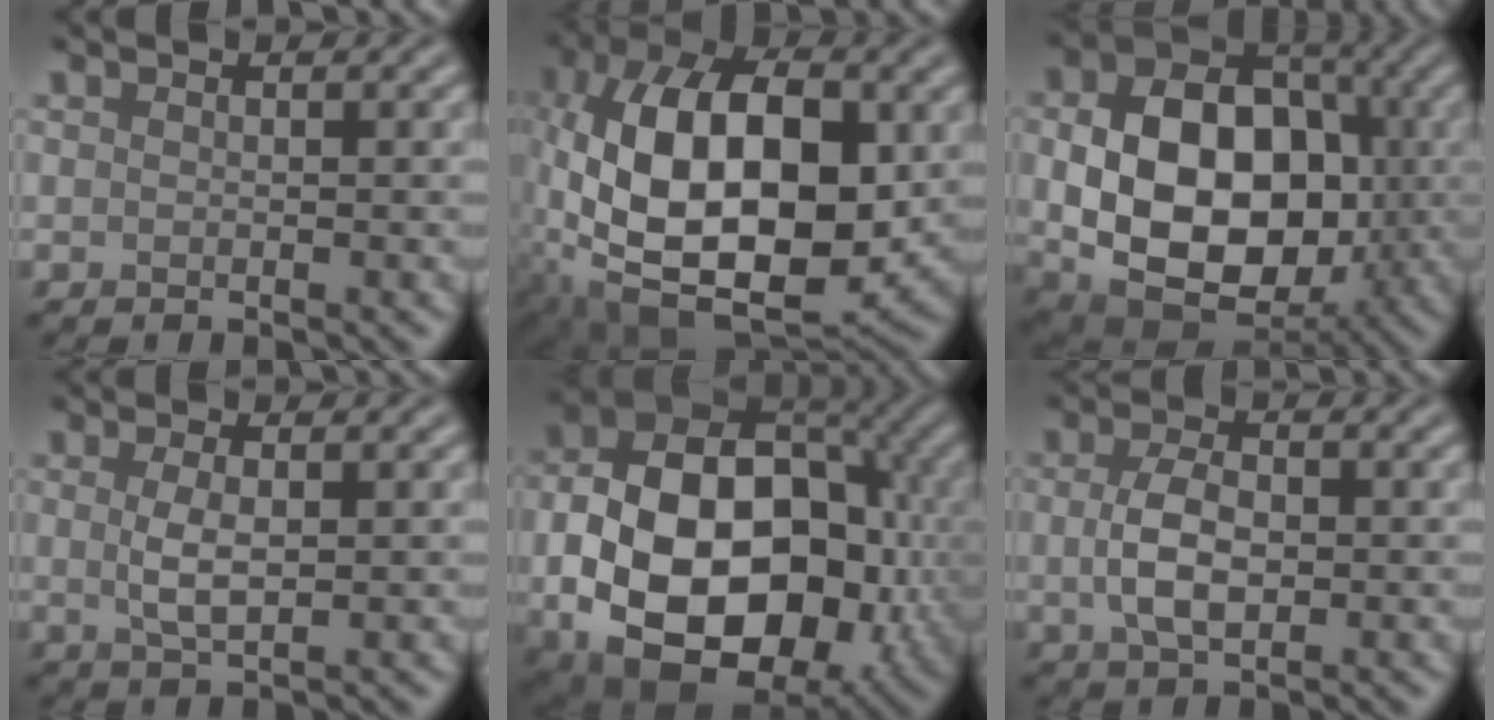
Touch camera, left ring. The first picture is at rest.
{"total": 15.3, "force": [-0.5, 8.2, 12.9], "torque": [-0.233, 0.009, -0.015]}
{"total": 13.5, "force": [-0.7, 9.7, 9.4], "torque": [-0.163, -0.017, -0.010]}
{"total": 2.3, "force": [0.3, 0.8, 2.2], "torque": [-0.051, 0.000, 0.005]}
{"total": 18.1, "force": [-3.0, 12.4, 12.9], "torque": [-0.212, -0.027, -0.041]}
{"total": 4.0, "force": [-0.1, 2.2, 3.3], "torque": [-0.073, 0.001, -0.001]}